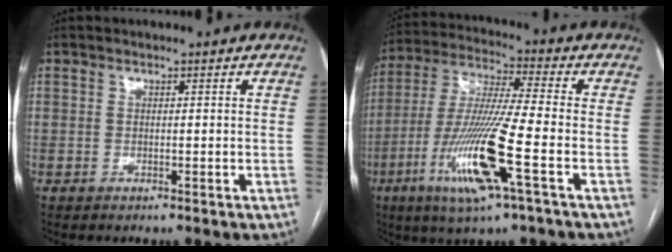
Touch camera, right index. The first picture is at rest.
{"total": 15.9, "force": [-6.1, 0.2, 14.7], "torque": [-0.306, -0.020, -0.115]}